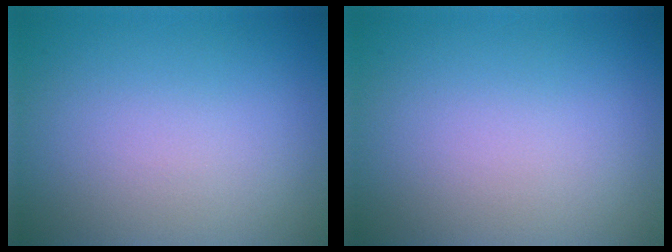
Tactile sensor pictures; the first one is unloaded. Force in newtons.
{"total": 0.0}